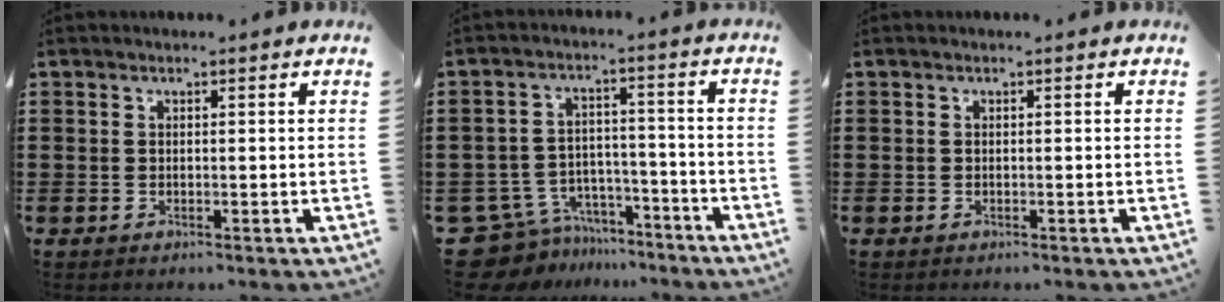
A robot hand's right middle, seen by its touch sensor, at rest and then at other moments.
{"total": 8.3, "force": [-7.5, 3.4, 1.0], "torque": [-0.045, 0.024, -0.152]}
{"total": 0.0}